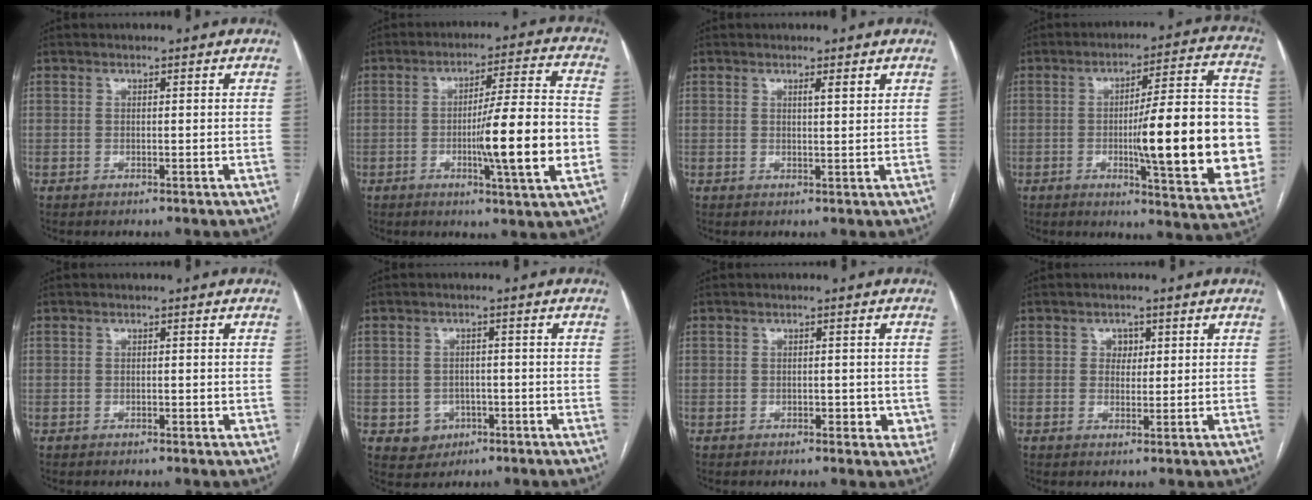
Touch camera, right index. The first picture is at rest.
{"total": 13.8, "force": [-3.1, -0.2, 13.5], "torque": [-0.210, -0.007, -0.051]}
{"total": 1.6, "force": [1.0, 0.0, 1.2], "torque": [-0.019, -0.003, 0.015]}
{"total": 21.2, "force": [-2.7, 3.5, 20.7], "torque": [-0.228, 0.017, -0.027]}
{"total": 1.0, "force": [-0.2, 0.6, 0.8], "torque": [-0.011, 0.001, -0.003]}
{"total": 4.2, "force": [-1.5, 3.8, 0.8], "torque": [-0.002, 0.009, -0.014]}
{"total": 2.9, "force": [-0.8, 1.9, 2.1], "torque": [-0.018, 0.006, -0.007]}
{"total": 2.1, "force": [0.7, 1.7, 1.0], "torque": [-0.009, 0.003, 0.009]}